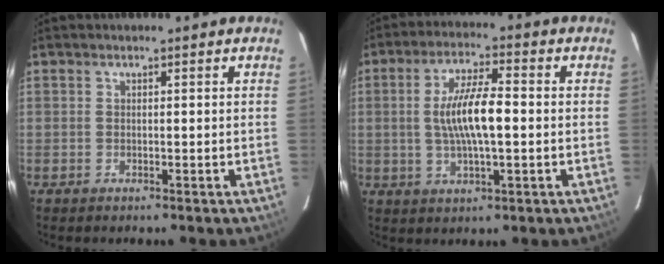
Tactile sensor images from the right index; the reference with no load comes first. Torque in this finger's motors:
{"motor_torque": [0.51, -0.06, 0.31, 0.09]}